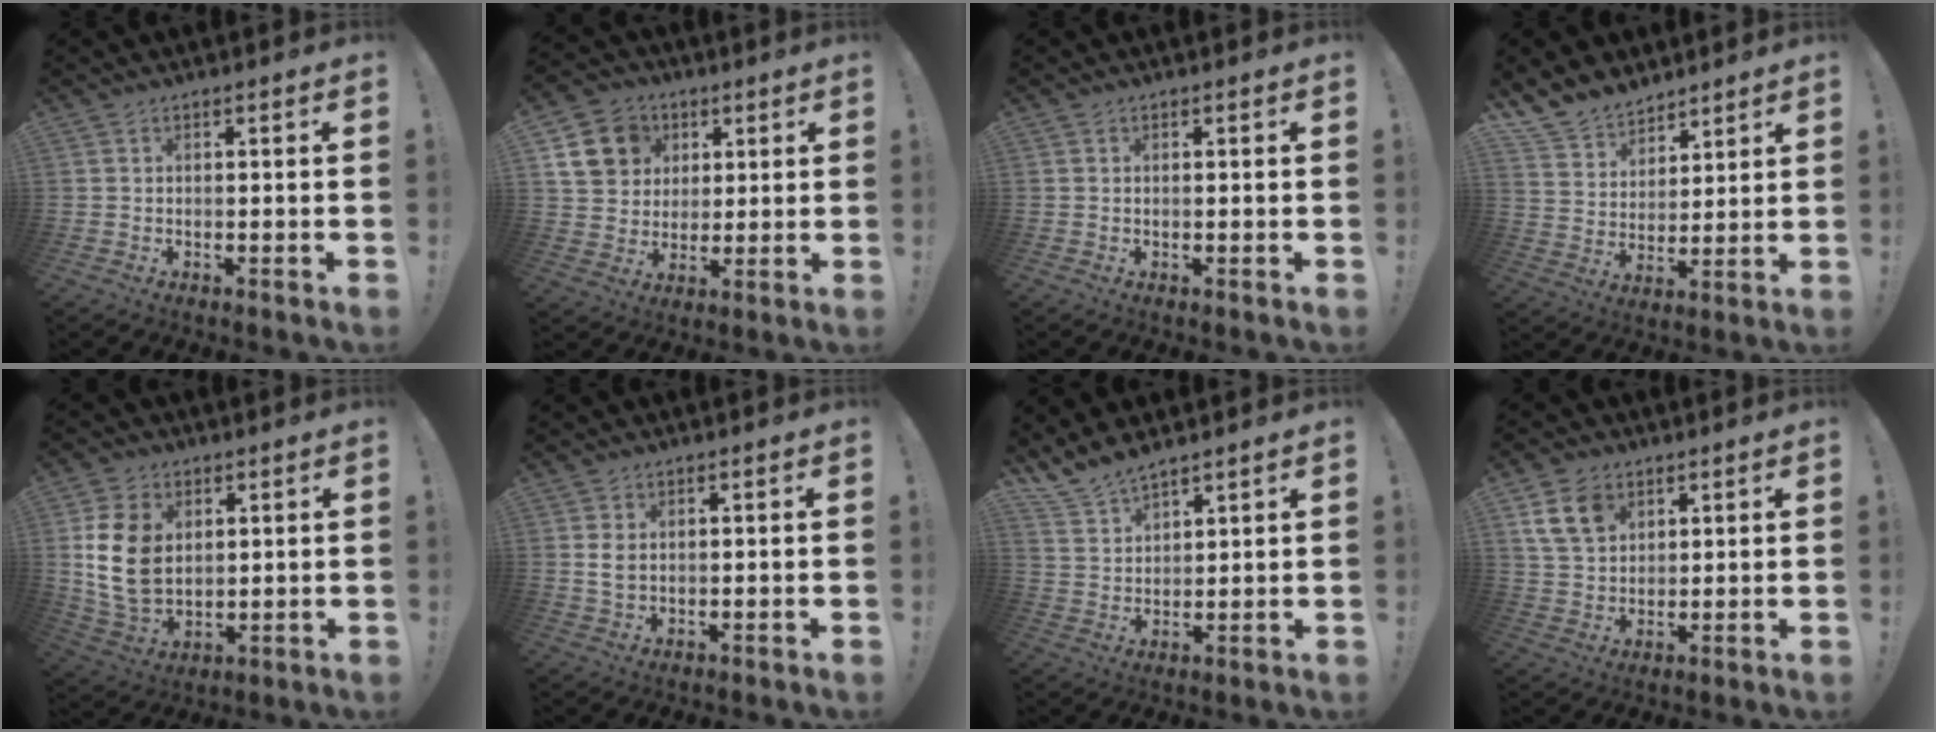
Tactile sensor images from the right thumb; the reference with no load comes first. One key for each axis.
{"total": 13.8, "fx": 4.6, "fy": 12.0, "fz": 5.2, "tx": -0.069, "ty": -0.012, "tz": 0.097}
{"total": 0.0}
{"total": 10.2, "fx": 8.6, "fy": 5.3, "fz": 1.1, "tx": -0.035, "ty": -0.070, "tz": 0.172}
{"total": 14.8, "fx": 3.1, "fy": 11.2, "fz": 9.3, "tx": -0.181, "ty": -0.017, "tz": 0.060}
{"total": 3.1, "fx": 0.8, "fy": 2.0, "fz": 2.3, "tx": -0.042, "ty": -0.003, "tz": 0.013}
{"total": 7.0, "fx": 6.5, "fy": 2.1, "fz": 1.8, "tx": -0.050, "ty": -0.043, "tz": 0.127}
{"total": 10.3, "fx": 5.3, "fy": 7.1, "fz": 5.2, "tx": -0.094, "ty": -0.011, "tz": 0.107}